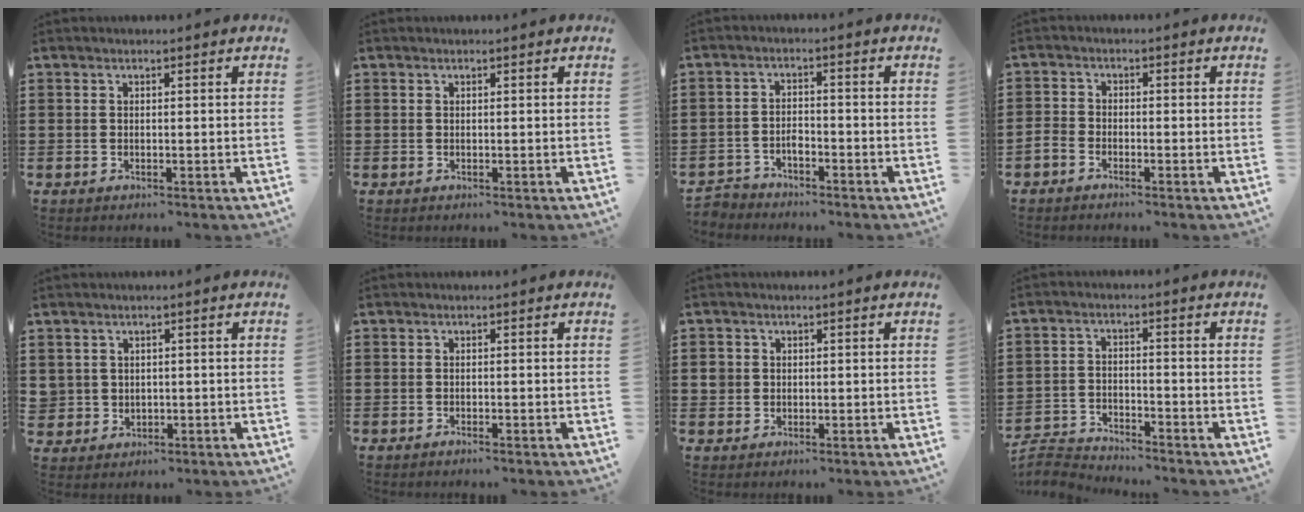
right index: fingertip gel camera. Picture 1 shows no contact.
{"total": 0.0}
{"total": 2.3, "force": [-2.0, 1.0, 0.3], "torque": [-0.013, 0.005, -0.043]}
{"total": 1.7, "force": [-1.6, 0.6, 0.3], "torque": [-0.010, 0.003, -0.032]}
{"total": 2.0, "force": [0.6, 1.9, 0.0], "torque": [-0.010, 0.008, 0.011]}
{"total": 0.6, "force": [-0.5, 0.0, 0.2], "torque": [-0.006, -0.002, -0.009]}
{"total": 1.9, "force": [0.0, 1.8, 0.4], "torque": [-0.014, 0.008, -0.001]}
{"total": 3.6, "force": [-3.6, 0.4, 0.2], "torque": [-0.024, -0.004, -0.081]}